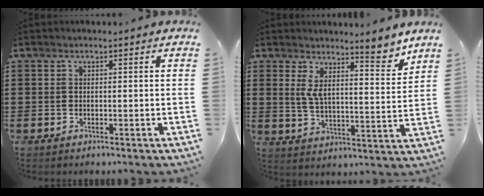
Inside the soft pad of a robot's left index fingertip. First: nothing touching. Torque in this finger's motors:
{"motor_torque": [1.13, -1.01, 0.52, 0.16]}